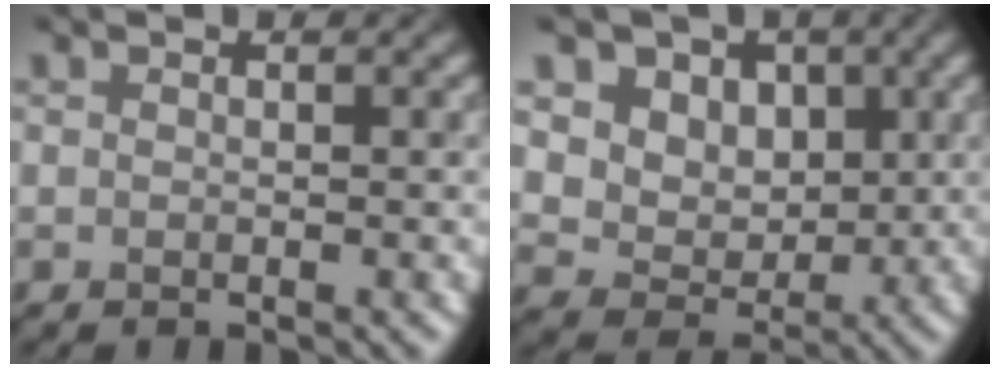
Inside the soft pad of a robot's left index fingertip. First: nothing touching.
{"total": 9.4, "force": [4.0, 7.2, 4.5], "torque": [-0.073, 0.005, 0.056]}